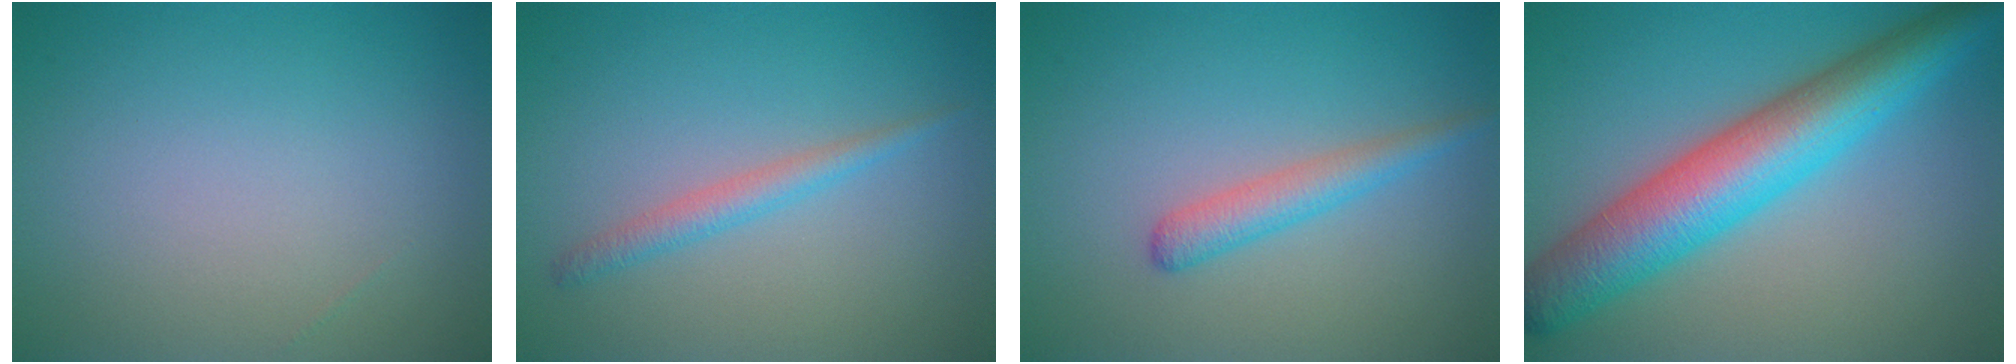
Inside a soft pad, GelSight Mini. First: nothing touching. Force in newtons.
{"total": 1.8, "press": 1.8, "slide": 0.1}
{"total": 2.4, "press": 2.3, "slide": 0.1}
{"total": 9.2, "press": 9.2, "slide": 0.1}